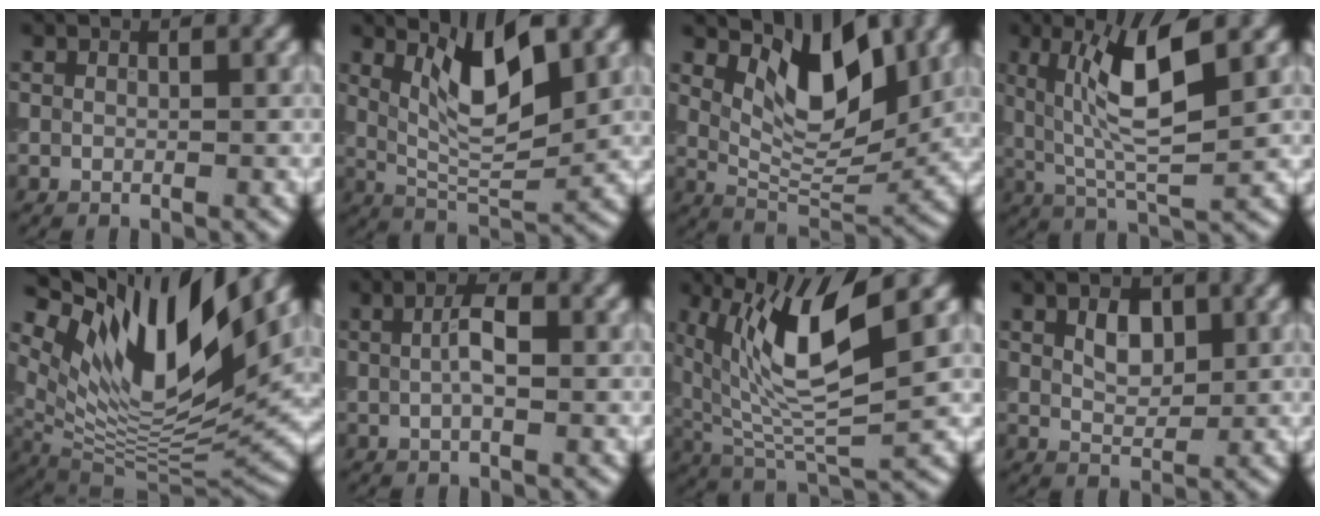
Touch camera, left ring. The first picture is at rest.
{"total": 6.4, "force": [2.5, 2.0, 5.5], "torque": [-0.100, -0.006, 0.049]}
{"total": 7.1, "force": [3.2, 3.2, 5.5], "torque": [-0.091, -0.011, 0.052]}
{"total": 7.3, "force": [2.1, 1.7, 6.8], "torque": [-0.125, -0.001, 0.039]}
{"total": 14.7, "force": [8.1, 4.8, 11.3], "torque": [-0.221, 0.010, 0.156]}
{"total": 2.6, "force": [0.2, 0.9, 2.5], "torque": [-0.049, 0.005, 0.001]}
{"total": 9.6, "force": [3.8, 2.8, 8.3], "torque": [-0.164, -0.003, 0.074]}
{"total": 2.6, "force": [1.0, 1.6, 1.9], "torque": [-0.033, 0.000, 0.017]}